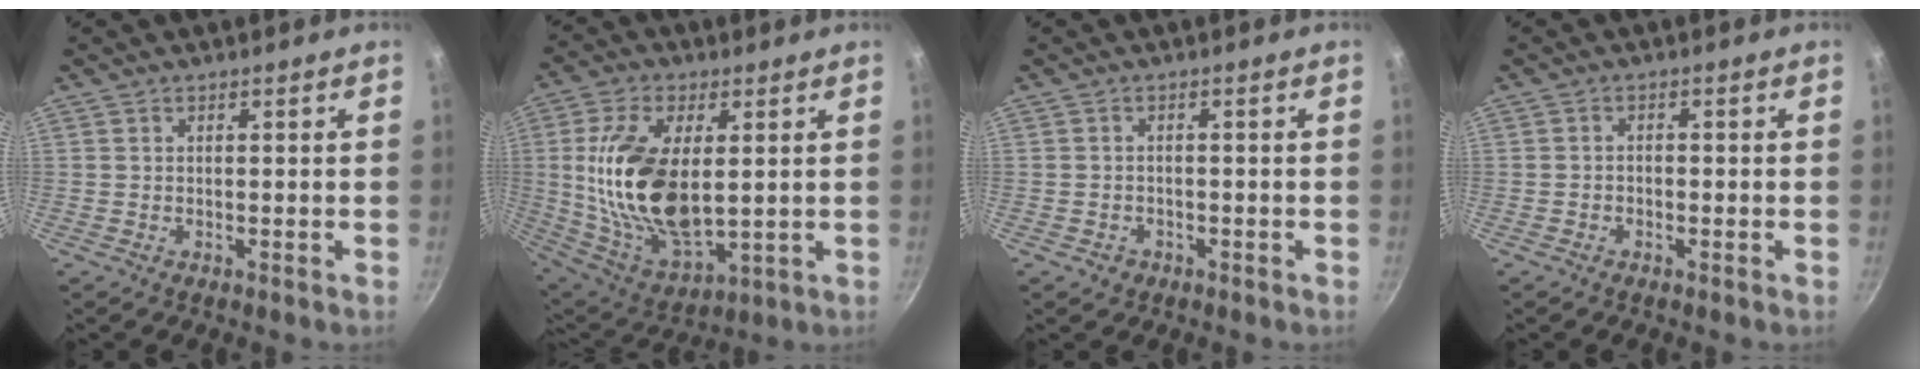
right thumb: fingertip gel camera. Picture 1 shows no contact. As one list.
[{"total": 20.3, "force": [2.5, 10.6, 17.1], "torque": [-0.323, -0.016, 0.059]}, {"total": 1.9, "force": [-0.9, 1.6, 0.6], "torque": [-0.009, 0.008, -0.005]}, {"total": 1.1, "force": [-0.6, 0.7, 0.6], "torque": [-0.013, 0.005, -0.012]}]